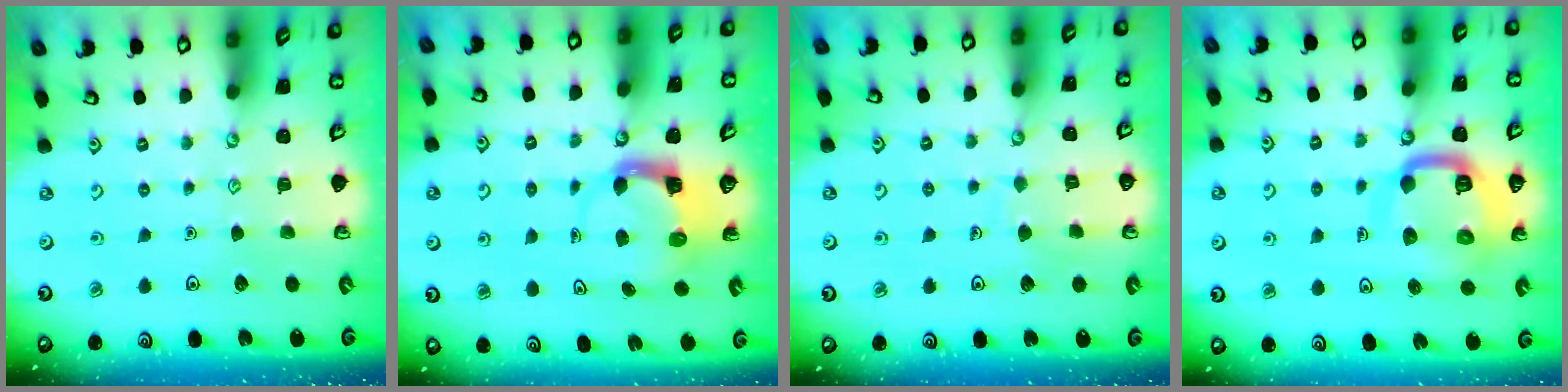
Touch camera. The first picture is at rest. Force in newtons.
{"total": 3.7, "press": 3.7, "slide": 0.6}
{"total": 5.1, "press": 5.1, "slide": 0.3}
{"total": 14.3, "press": 14.1, "slide": 1.8}